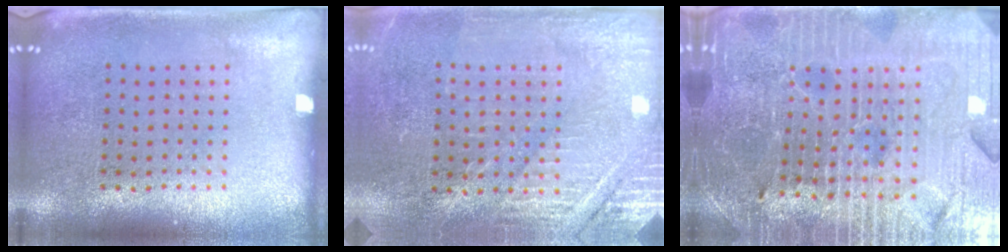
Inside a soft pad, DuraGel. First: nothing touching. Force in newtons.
{"total": 2.9, "press": 2.9, "slide": 0.2}
{"total": 5.1, "press": 4.8, "slide": 1.7}